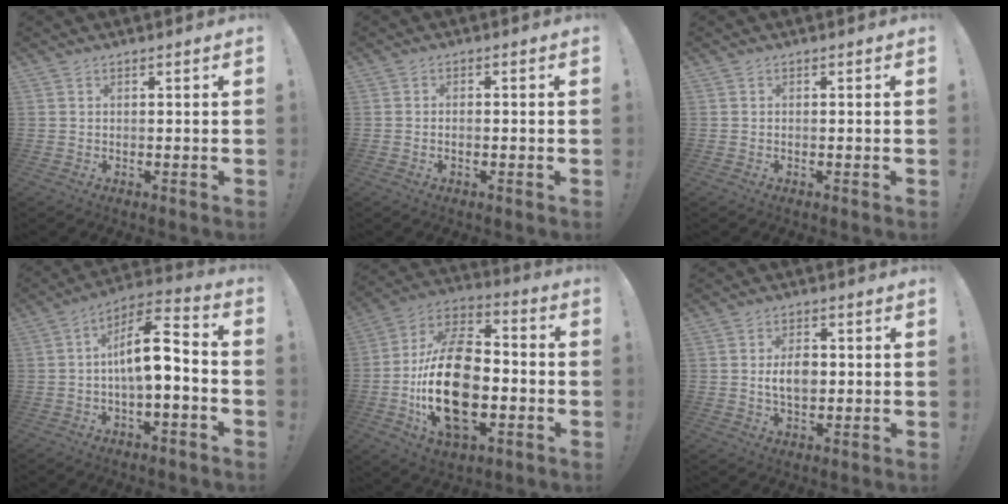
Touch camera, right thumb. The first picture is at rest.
{"total": 1.4, "force": [-0.7, 0.5, 1.1], "torque": [-0.020, 0.003, -0.012]}
{"total": 0.0}
{"total": 11.6, "force": [-0.3, 3.6, 11.0], "torque": [-0.182, 0.005, -0.008]}
{"total": 26.1, "force": [-4.4, 15.4, 20.5], "torque": [-0.381, 0.019, -0.067]}
{"total": 6.3, "force": [0.0, 3.9, 4.9], "torque": [-0.076, 0.004, -0.003]}